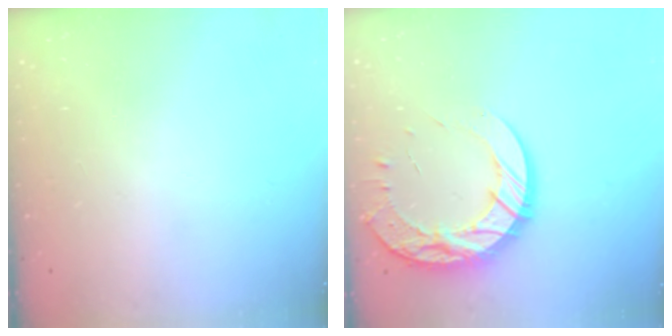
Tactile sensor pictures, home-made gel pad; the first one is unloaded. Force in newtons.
{"total": 16.1, "press": 16.0, "slide": 1.2}